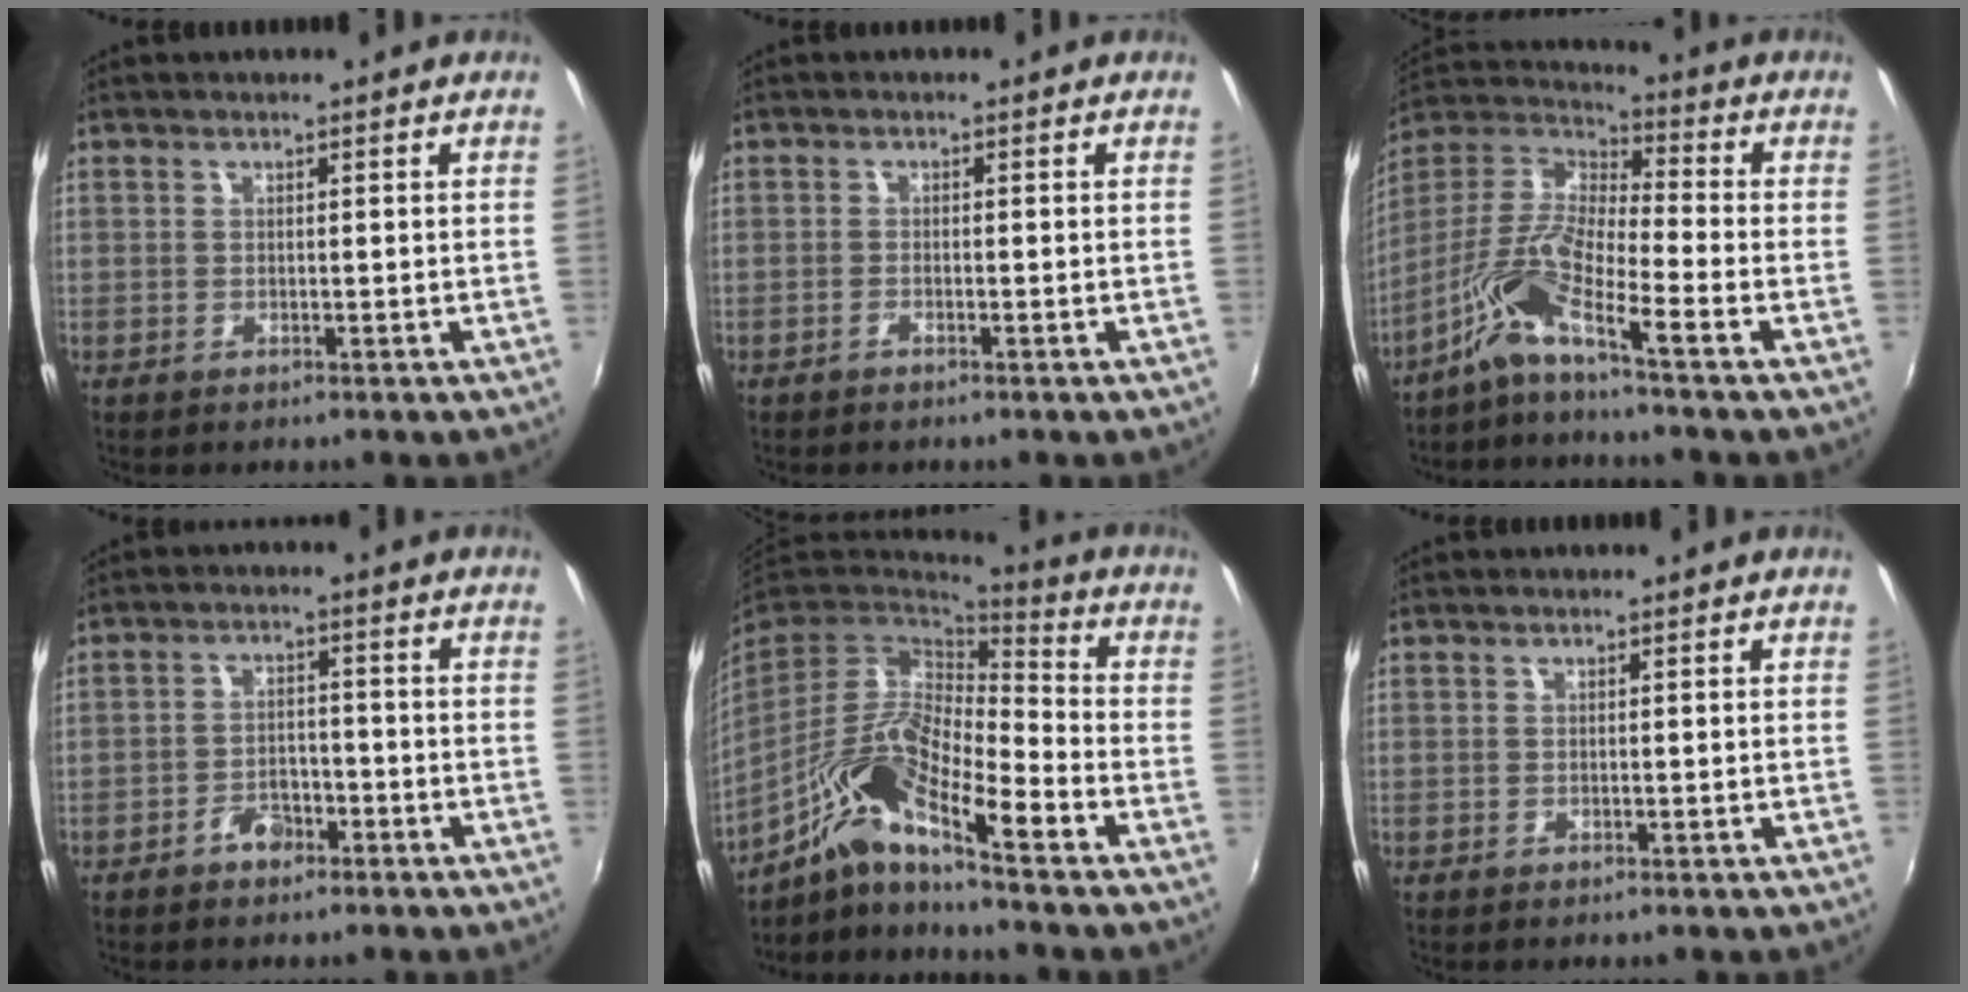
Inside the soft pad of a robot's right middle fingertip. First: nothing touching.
{"total": 0.9, "force": [-0.8, 0.1, 0.5], "torque": [-0.013, 0.000, -0.019]}
{"total": 9.8, "force": [-6.2, 0.6, 7.5], "torque": [-0.152, 0.006, -0.134]}
{"total": 4.2, "force": [-3.0, 2.5, 1.8], "torque": [-0.042, 0.008, -0.043]}
{"total": 13.5, "force": [-8.5, 2.7, 10.1], "torque": [-0.186, -0.005, -0.174]}
{"total": 0.0}